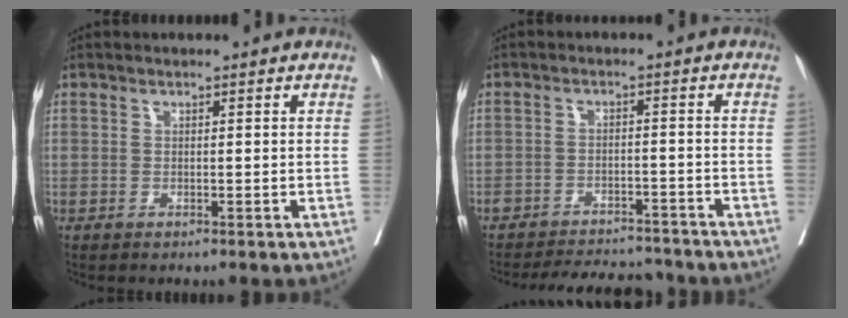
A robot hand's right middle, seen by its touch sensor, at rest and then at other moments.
{"total": 11.9, "force": [-11.2, 2.9, 3.0], "torque": [-0.049, 0.008, -0.148]}